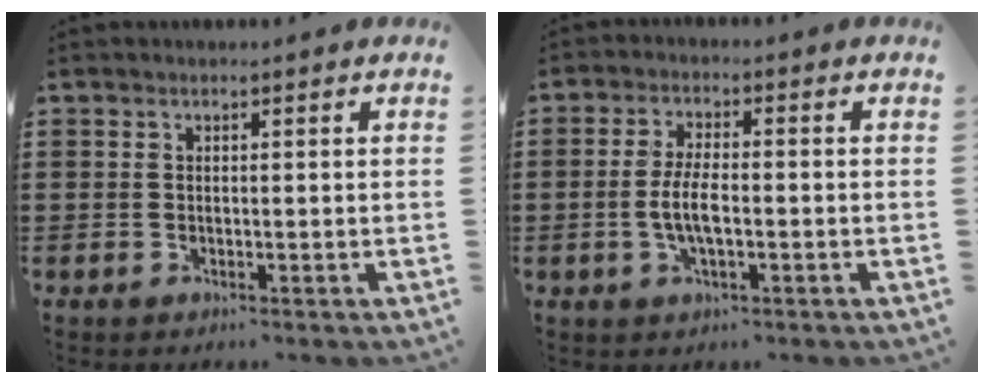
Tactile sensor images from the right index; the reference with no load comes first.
{"total": 4.9, "force": [-1.0, 1.6, 4.5], "torque": [-0.107, -0.004, -0.028]}